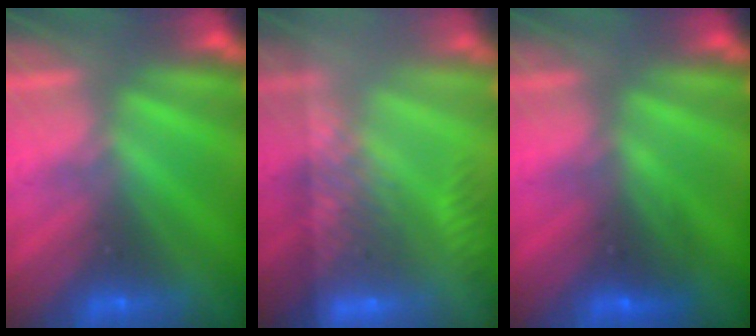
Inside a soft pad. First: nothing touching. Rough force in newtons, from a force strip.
{"total": 6.4}
{"total": 2.7}